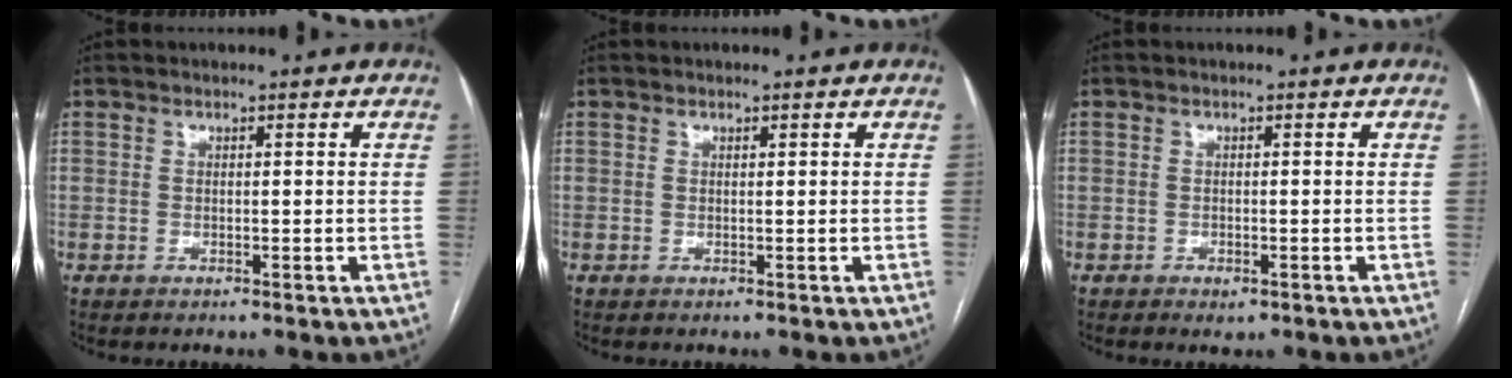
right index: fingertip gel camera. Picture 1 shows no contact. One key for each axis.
{"total": 0.0}
{"total": 1.2, "fx": -0.7, "fy": 0.6, "fz": 0.8, "tx": -0.010, "ty": 0.000, "tz": -0.004}